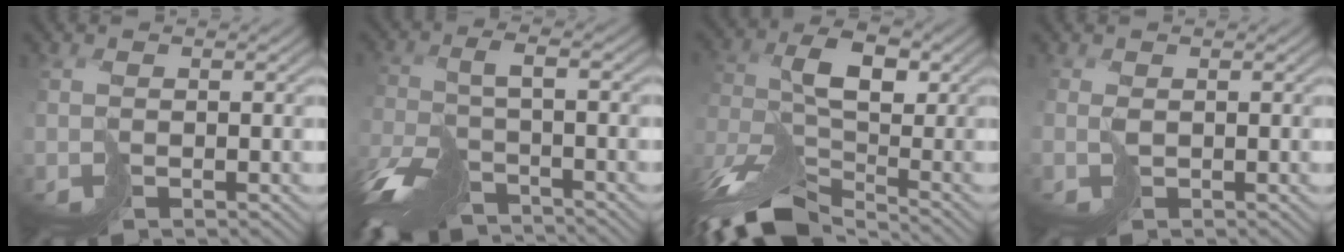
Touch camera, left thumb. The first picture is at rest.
{"total": 9.5, "force": [-7.4, 3.1, 5.2], "torque": [-0.113, -0.014, -0.141]}
{"total": 11.5, "force": [-7.0, 5.2, 7.4], "torque": [-0.154, -0.010, -0.139]}
{"total": 0.6, "force": [0.2, 0.4, -0.4], "torque": [0.008, -0.001, 0.009]}